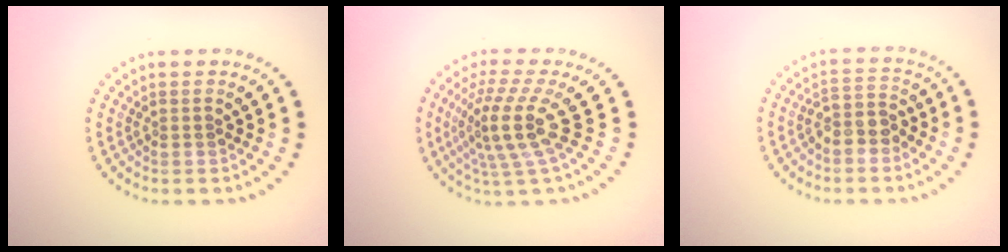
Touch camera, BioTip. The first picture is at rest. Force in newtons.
{"total": 4.7, "press": 3.4, "slide": 3.2}
{"total": 2.4, "press": 2.1, "slide": 1.2}